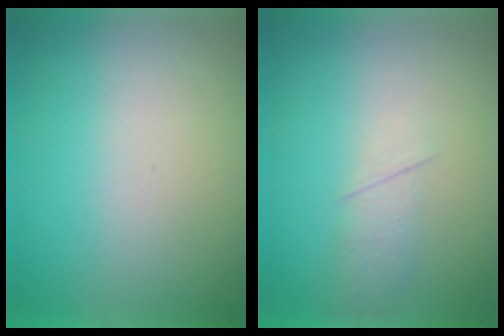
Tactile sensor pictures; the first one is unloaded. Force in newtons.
{"total": 2.1}